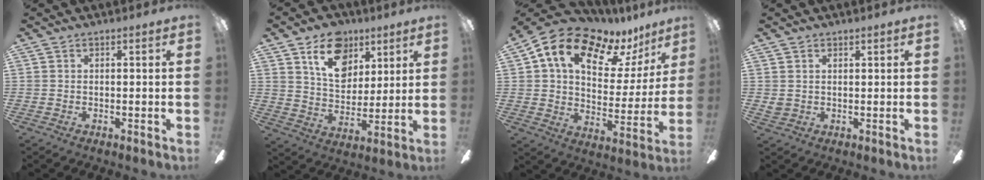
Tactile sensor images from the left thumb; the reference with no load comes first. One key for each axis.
{"total": 14.7, "fx": 8.1, "fy": 10.0, "fz": 7.1, "tx": -0.095, "ty": -0.028, "tz": 0.146}
{"total": 15.3, "fx": 10.3, "fy": 8.0, "fz": 7.9, "tx": -0.142, "ty": -0.065, "tz": 0.179}
{"total": 2.2, "fx": 1.5, "fy": 1.6, "fz": 0.3, "tx": -0.007, "ty": -0.001, "tz": 0.028}